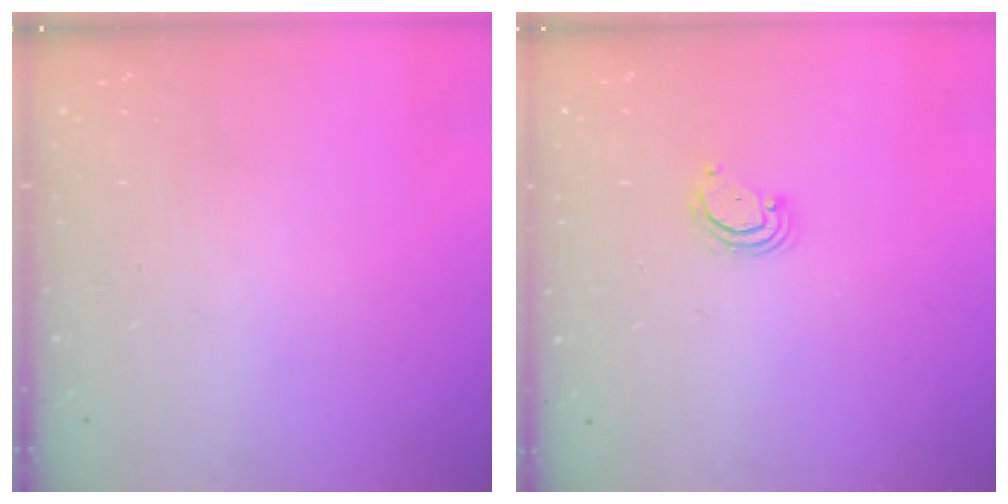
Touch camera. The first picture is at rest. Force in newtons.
{"total": 2.9, "press": 2.9, "slide": 0.2}